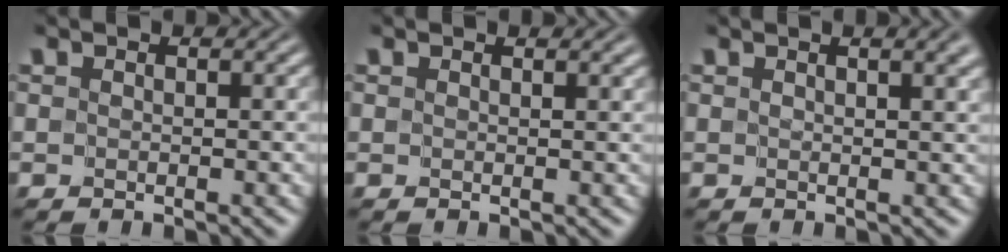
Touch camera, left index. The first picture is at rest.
{"total": 1.6, "force": [1.3, 0.4, 0.8], "torque": [-0.004, -0.003, 0.010]}
{"total": 6.4, "force": [3.5, 2.8, 4.7], "torque": [-0.018, 0.031, 0.015]}